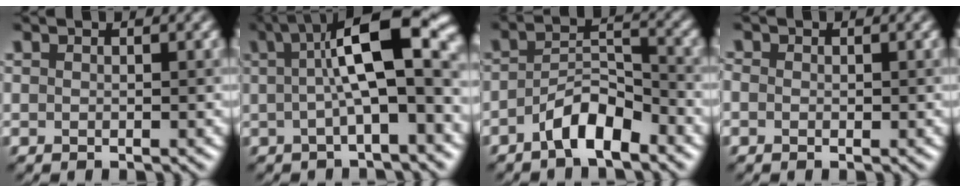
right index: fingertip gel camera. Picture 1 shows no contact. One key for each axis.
{"total": 9.7, "fx": 1.2, "fy": 2.5, "fz": 9.3, "tx": -0.126, "ty": 0.032, "tz": 0.011}
{"total": 4.8, "fx": -3.0, "fy": 1.7, "fz": 3.3, "tx": -0.054, "ty": 0.016, "tz": -0.055}
{"total": 1.5, "fx": 0.3, "fy": 1.2, "fz": 0.8, "tx": -0.008, "ty": 0.009, "tz": -0.008}